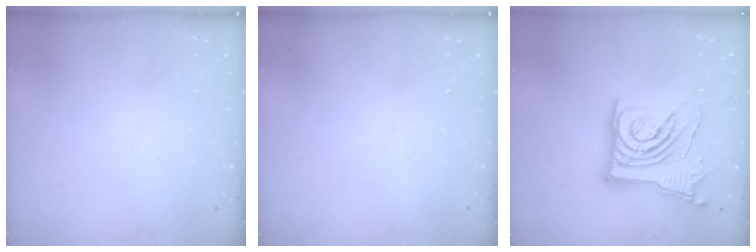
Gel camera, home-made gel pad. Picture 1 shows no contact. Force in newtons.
{"total": 0.0}
{"total": 14.9, "press": 14.8, "slide": 1.8}